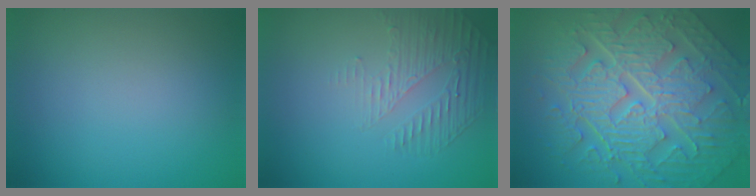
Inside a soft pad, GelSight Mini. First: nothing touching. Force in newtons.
{"total": 1.8, "press": 1.1, "slide": 1.5}
{"total": 11.0, "press": 7.5, "slide": 8.0}